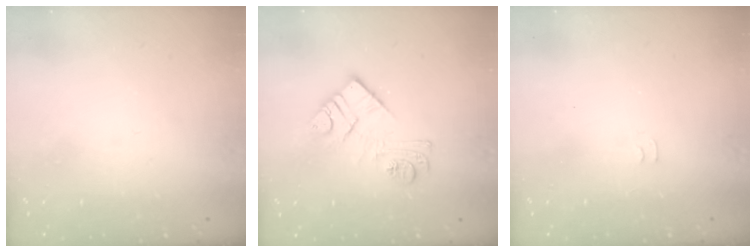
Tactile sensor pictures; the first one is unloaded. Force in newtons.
{"total": 11.1, "press": 11.0, "slide": 0.8}
{"total": 3.6, "press": 3.6, "slide": 0.4}